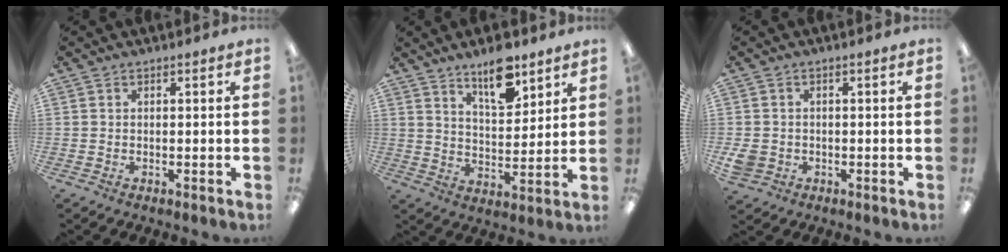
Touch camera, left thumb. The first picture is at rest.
{"total": 11.5, "force": [8.4, 4.6, 6.3], "torque": [-0.087, -0.049, 0.144]}
{"total": 3.2, "force": [-0.9, 2.9, 1.1], "torque": [-0.025, 0.002, -0.017]}